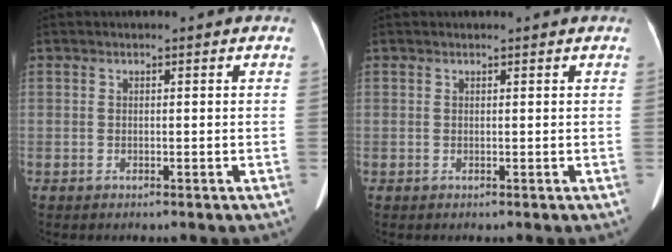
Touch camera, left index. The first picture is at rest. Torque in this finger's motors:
{"motor_torque": [-0.21, 0.23, -0.32, -0.04]}